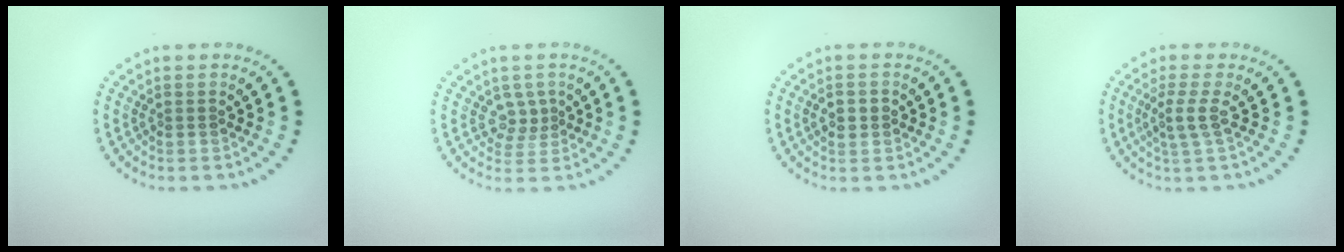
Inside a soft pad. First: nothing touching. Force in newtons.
{"total": 2.0, "press": 1.4, "slide": 1.4}
{"total": 1.4, "press": 1.4, "slide": 0.2}
{"total": 2.1, "press": 1.7, "slide": 1.3}